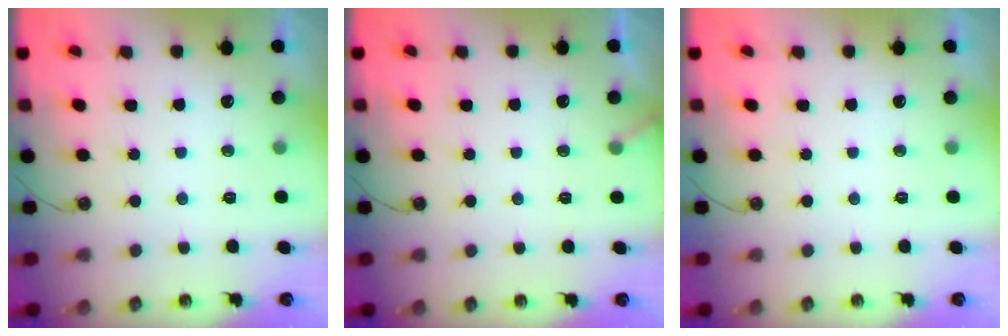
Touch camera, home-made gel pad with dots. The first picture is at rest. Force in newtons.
{"total": 2.9, "press": 2.9, "slide": 0.2}
{"total": 0.0}